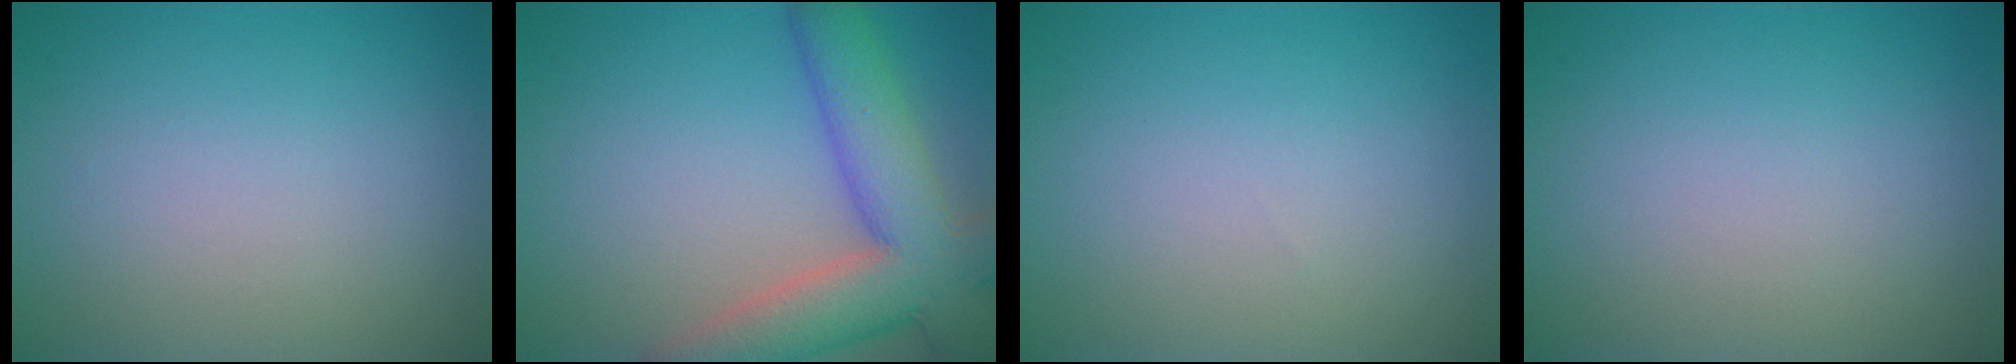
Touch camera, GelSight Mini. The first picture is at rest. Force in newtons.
{"total": 9.0, "press": 9.0, "slide": 0.6}
{"total": 0.0}
{"total": 0.0}